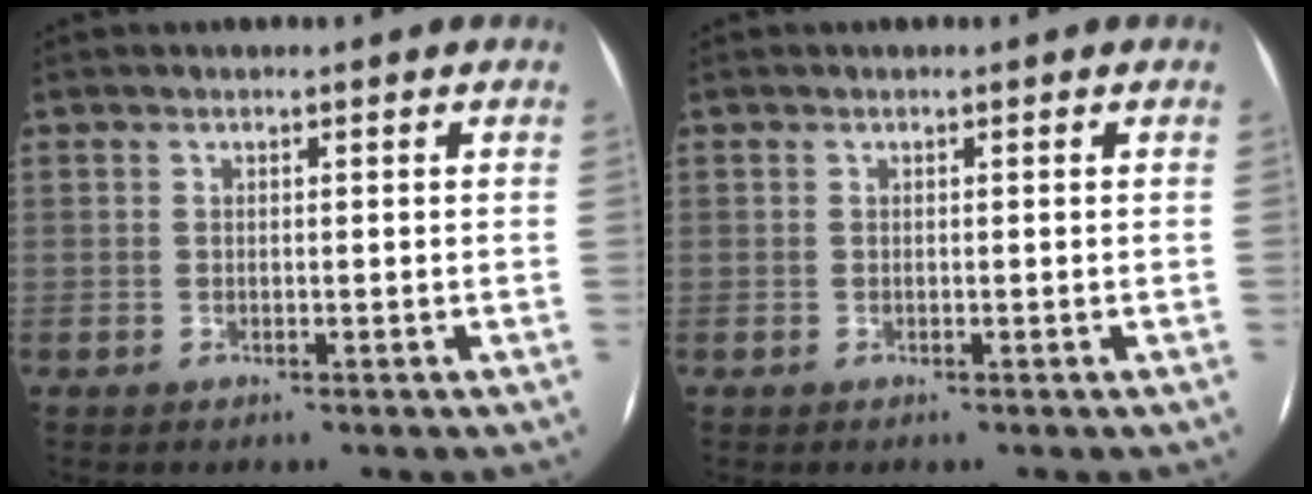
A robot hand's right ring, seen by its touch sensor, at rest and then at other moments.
{"total": 0.0}